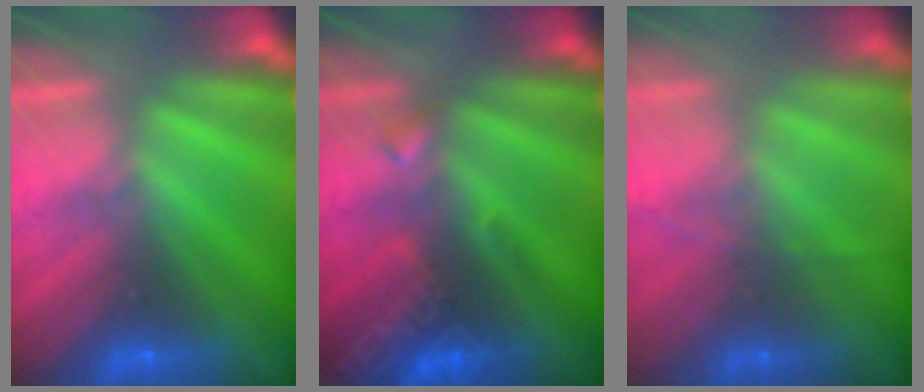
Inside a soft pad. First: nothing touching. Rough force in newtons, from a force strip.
{"total": 2.6}
{"total": 1.8}